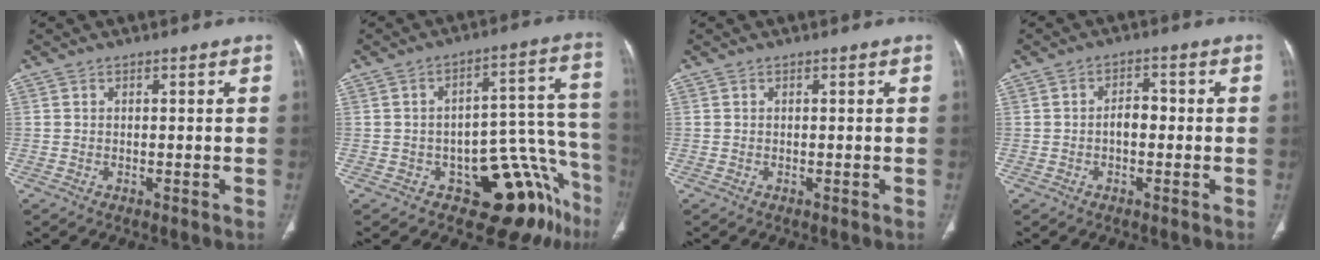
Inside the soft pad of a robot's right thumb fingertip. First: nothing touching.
{"total": 15.0, "force": [-10.1, 6.3, 9.2], "torque": [-0.032, 0.117, -0.138]}
{"total": 0.0}
{"total": 3.2, "force": [-0.6, 2.1, 2.4], "torque": [-0.028, 0.015, -0.014]}